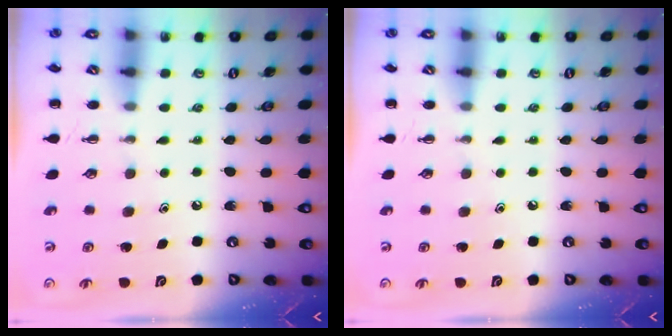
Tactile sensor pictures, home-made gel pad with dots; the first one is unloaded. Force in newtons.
{"total": 0.0}